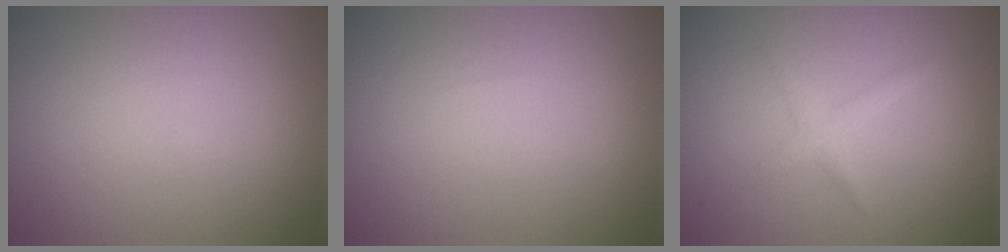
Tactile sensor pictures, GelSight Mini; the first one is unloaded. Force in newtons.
{"total": 0.0}
{"total": 1.3, "press": 1.3, "slide": 0.0}